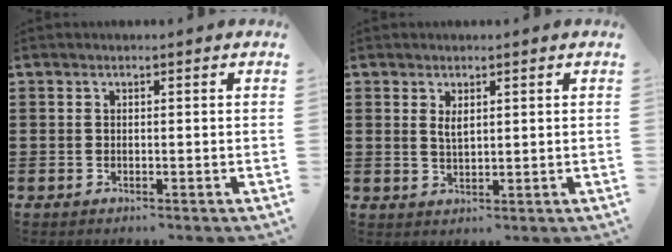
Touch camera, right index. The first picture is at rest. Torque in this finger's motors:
{"motor_torque": [-0.08, -0.09, -0.01, 0.01]}